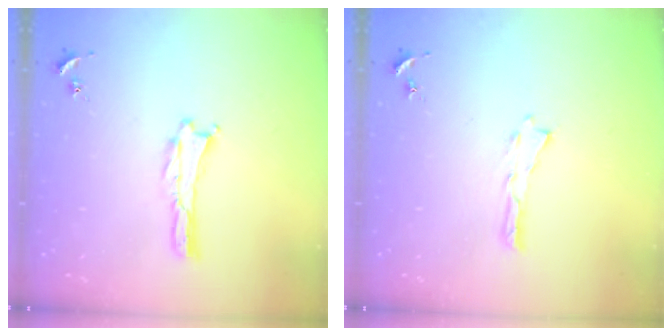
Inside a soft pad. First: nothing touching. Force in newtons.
{"total": 0.0}